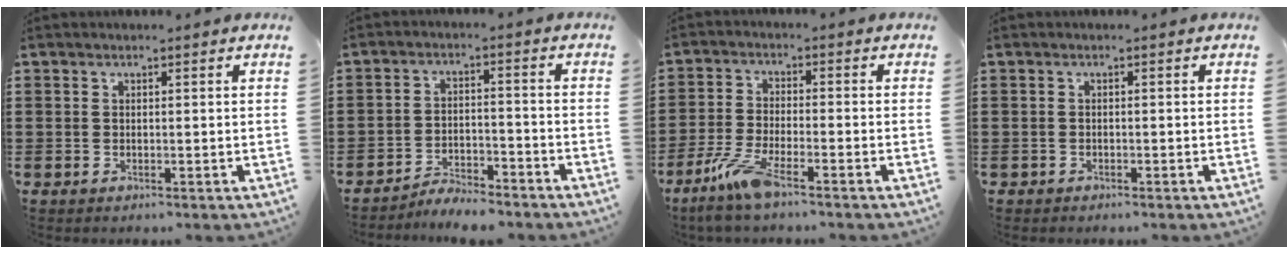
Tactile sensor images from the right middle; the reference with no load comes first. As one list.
[{"total": 4.5, "force": [-4.4, 0.4, 0.4], "torque": [-0.013, 0.006, -0.092]}, {"total": 6.8, "force": [-4.4, 1.1, 5.1], "torque": [-0.120, -0.018, -0.086]}, {"total": 0.6, "force": [-0.6, 0.2, 0.0], "torque": [-0.002, 0.001, -0.013]}]